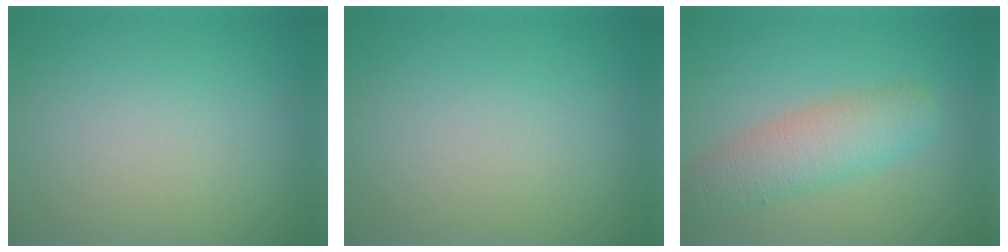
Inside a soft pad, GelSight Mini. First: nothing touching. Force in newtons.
{"total": 0.0}
{"total": 4.8, "press": 4.8, "slide": 0.2}